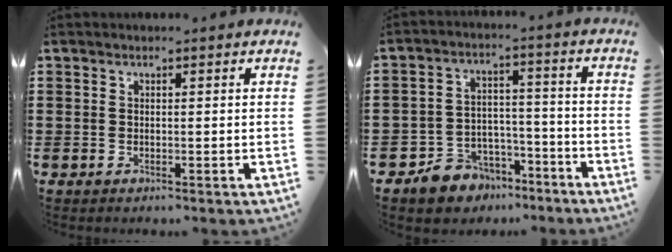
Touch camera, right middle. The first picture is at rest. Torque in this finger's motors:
{"motor_torque": [2.14, 0.00, 0.15, 0.05]}